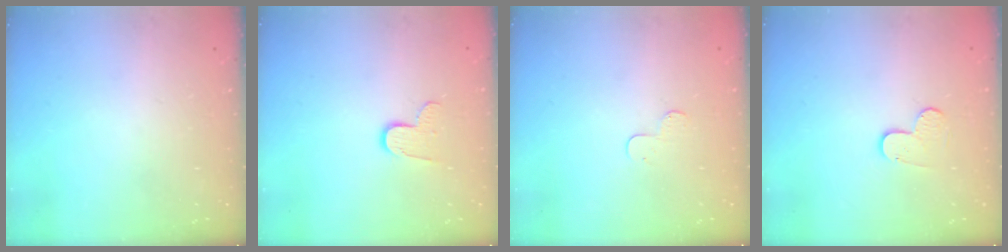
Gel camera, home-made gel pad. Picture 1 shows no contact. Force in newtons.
{"total": 7.7, "press": 7.7, "slide": 0.3}
{"total": 3.8, "press": 3.7, "slide": 0.4}
{"total": 4.8, "press": 4.8, "slide": 0.3}